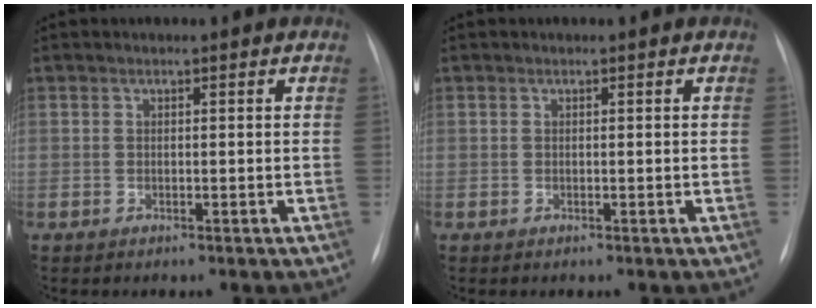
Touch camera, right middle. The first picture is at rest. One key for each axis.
{"total": 0.0}